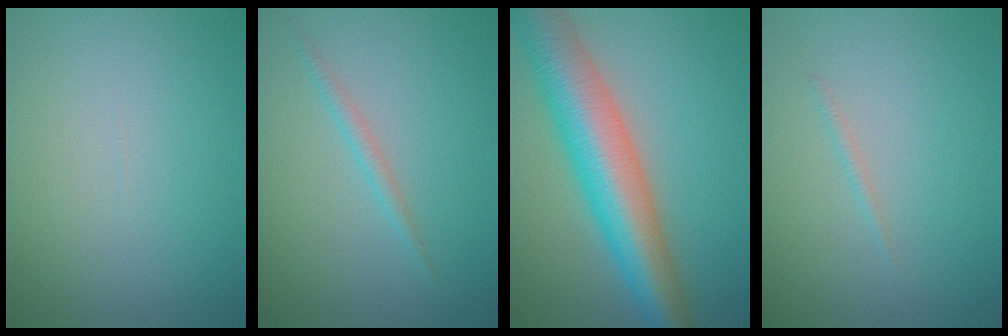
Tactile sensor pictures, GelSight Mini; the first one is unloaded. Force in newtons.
{"total": 1.2, "press": 1.2, "slide": 0.1}
{"total": 10.0, "press": 10.0, "slide": 0.2}
{"total": 0.5, "press": 0.5, "slide": 0.1}